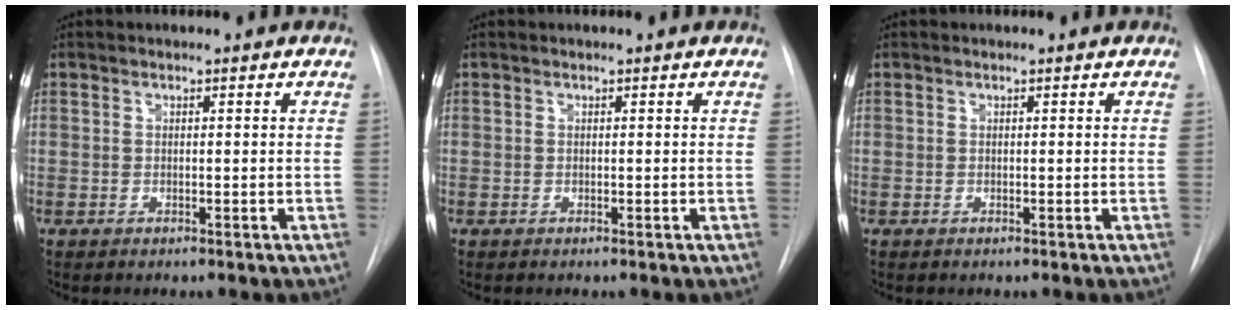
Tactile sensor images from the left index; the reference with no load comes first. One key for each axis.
{"total": 0.0}
{"total": 0.0}